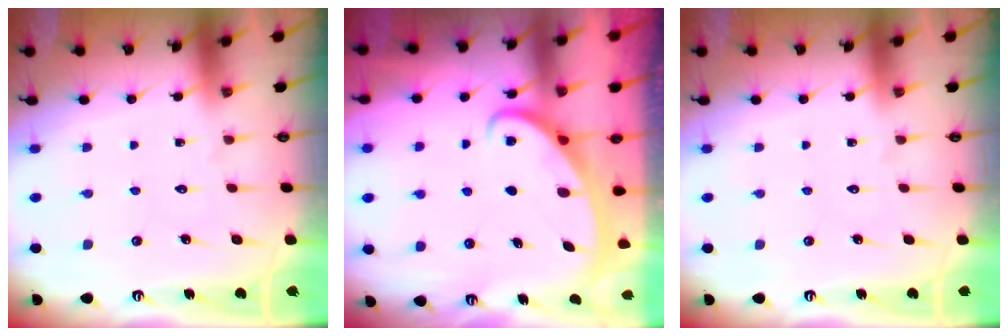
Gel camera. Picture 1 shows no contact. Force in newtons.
{"total": 2.5, "press": 2.5, "slide": 0.3}
{"total": 0.0}